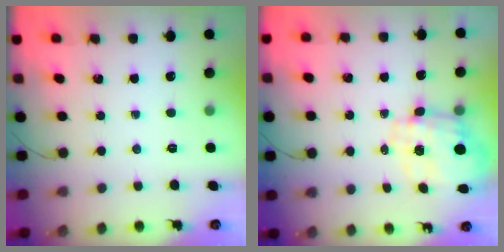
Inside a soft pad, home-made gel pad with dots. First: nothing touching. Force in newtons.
{"total": 3.9, "press": 3.5, "slide": 1.6}